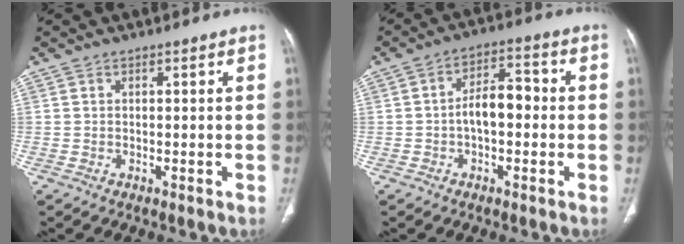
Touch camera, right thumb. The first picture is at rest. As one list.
[{"total": 7.5, "force": [-0.9, 4.1, 6.2], "torque": [-0.089, 0.031, -0.022]}]